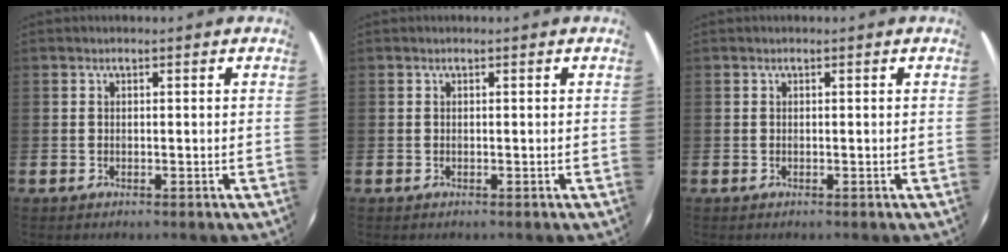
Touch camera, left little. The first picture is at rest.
{"total": 0.0}
{"total": 0.0}